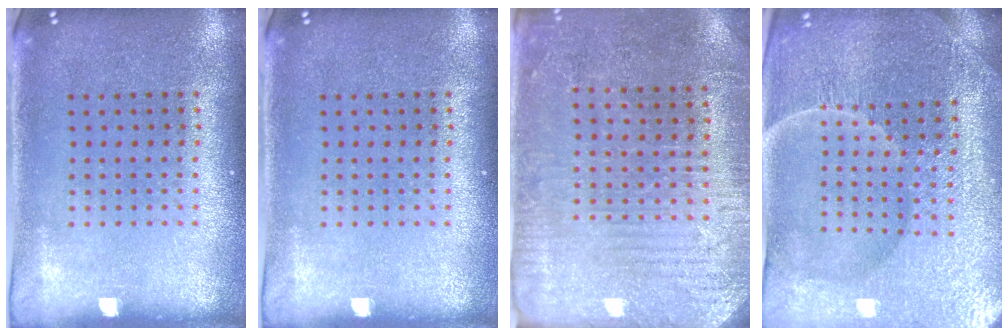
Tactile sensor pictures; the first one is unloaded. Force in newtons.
{"total": 0.0}
{"total": 2.9, "press": 2.8, "slide": 0.6}
{"total": 5.3, "press": 4.9, "slide": 1.8}